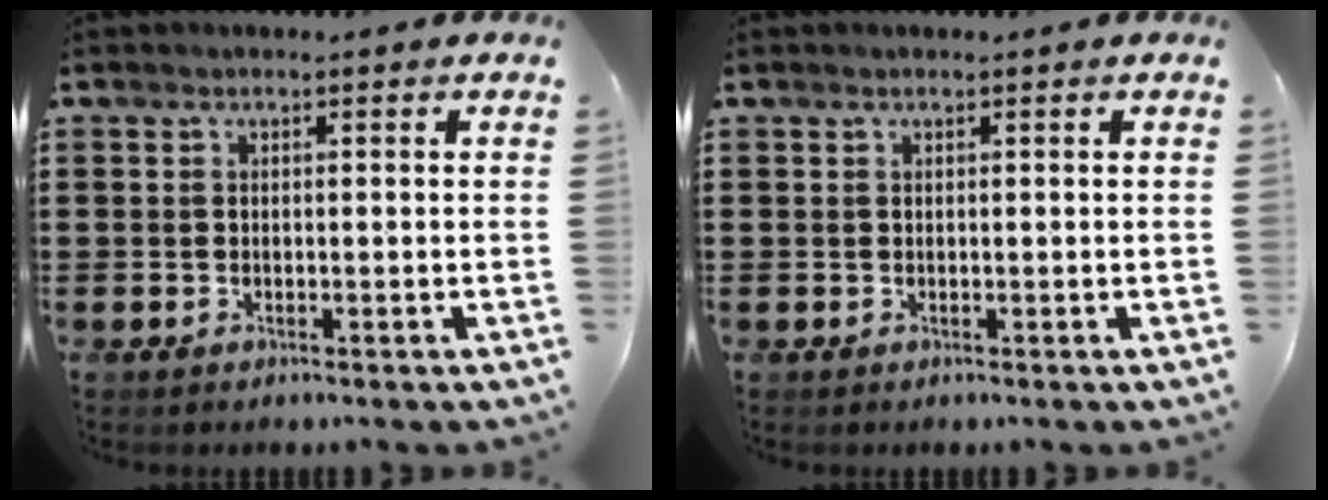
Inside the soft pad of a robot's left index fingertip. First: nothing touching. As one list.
[{"total": 0.0}]